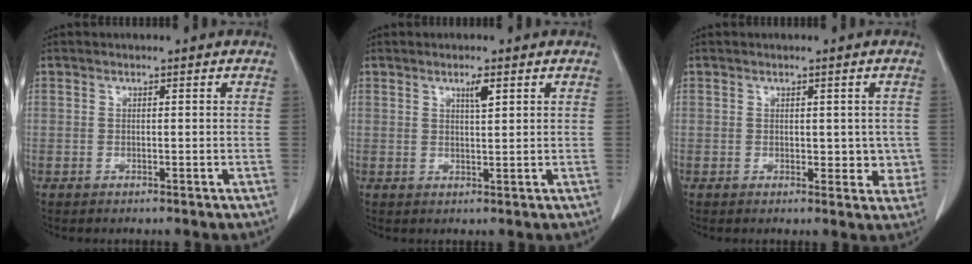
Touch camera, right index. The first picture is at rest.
{"total": 2.1, "force": [1.1, 0.2, 1.8], "torque": [-0.033, -0.002, 0.020]}
{"total": 3.7, "force": [0.1, 2.4, 2.8], "torque": [-0.016, -0.001, 0.005]}